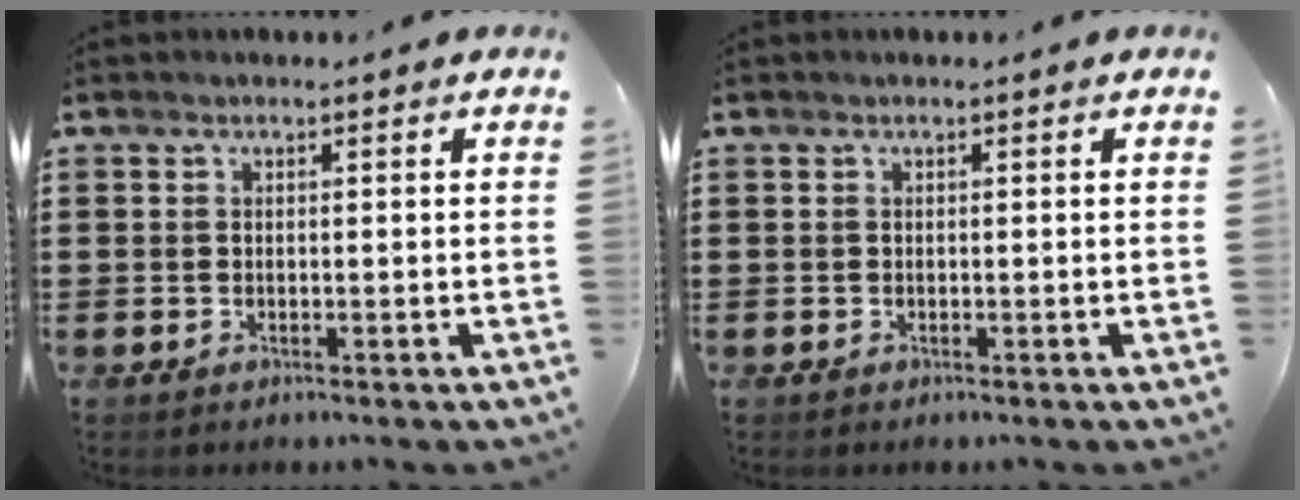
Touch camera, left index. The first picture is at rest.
{"total": 0.0}